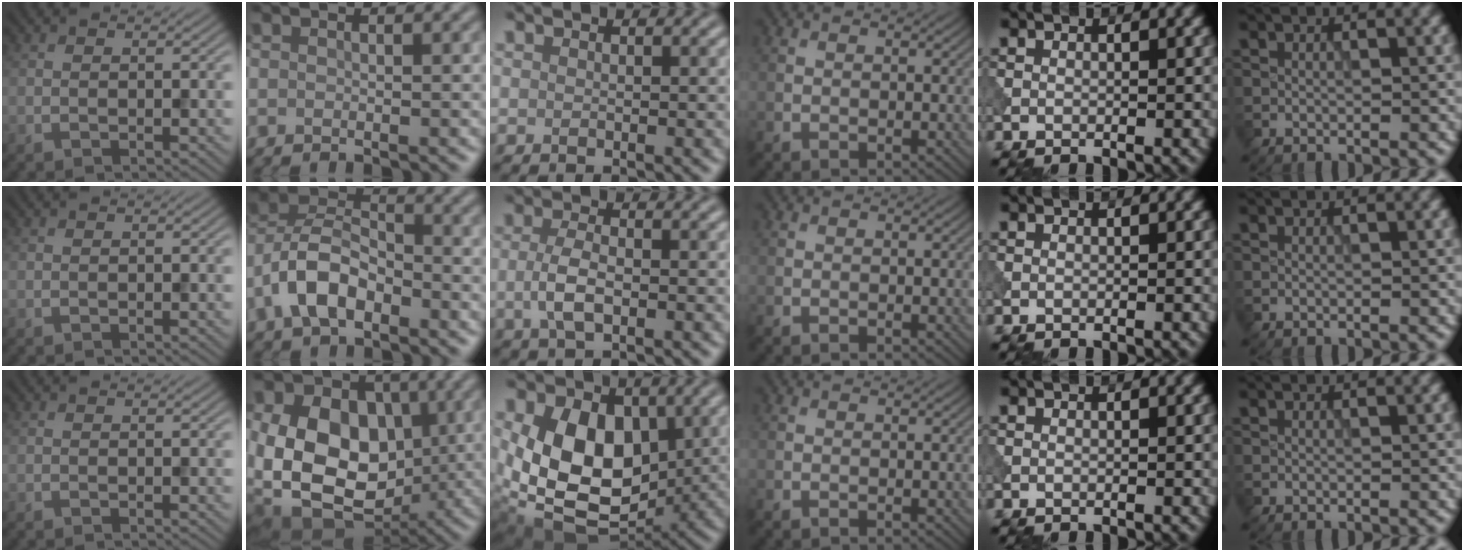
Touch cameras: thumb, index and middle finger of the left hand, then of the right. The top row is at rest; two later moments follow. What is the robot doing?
{"motion": "extract", "object": "peg toy"}